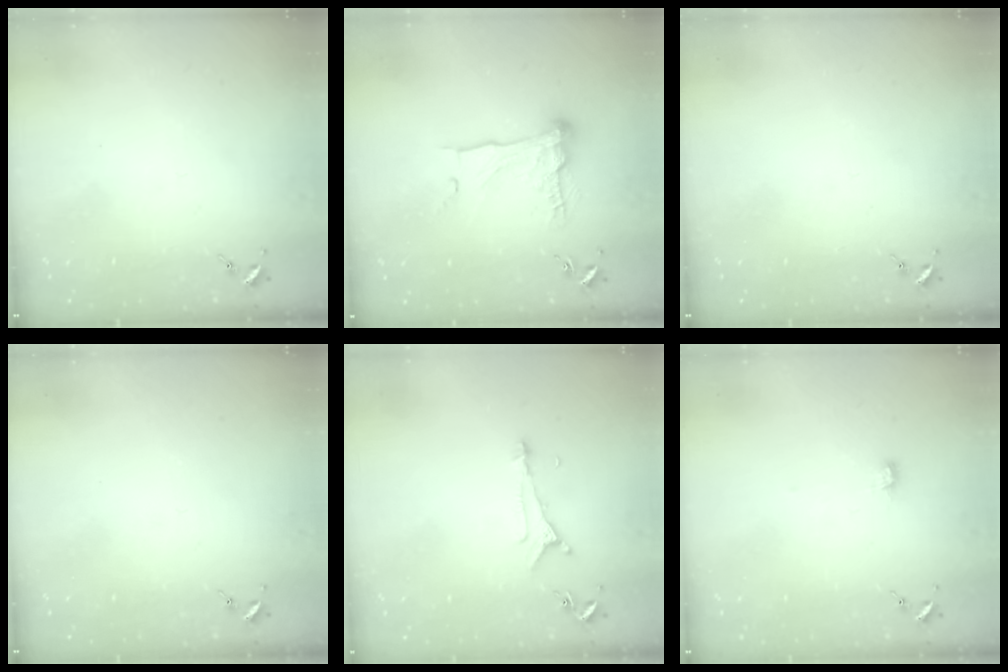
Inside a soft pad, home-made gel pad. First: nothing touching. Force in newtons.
{"total": 13.6, "press": 13.6, "slide": 1.0}
{"total": 0.0}
{"total": 0.0}
{"total": 5.6, "press": 5.6, "slide": 0.5}
{"total": 4.1, "press": 4.0, "slide": 0.4}